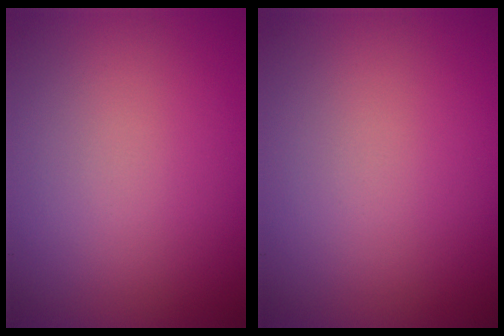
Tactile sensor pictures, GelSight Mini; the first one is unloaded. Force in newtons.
{"total": 0.0}